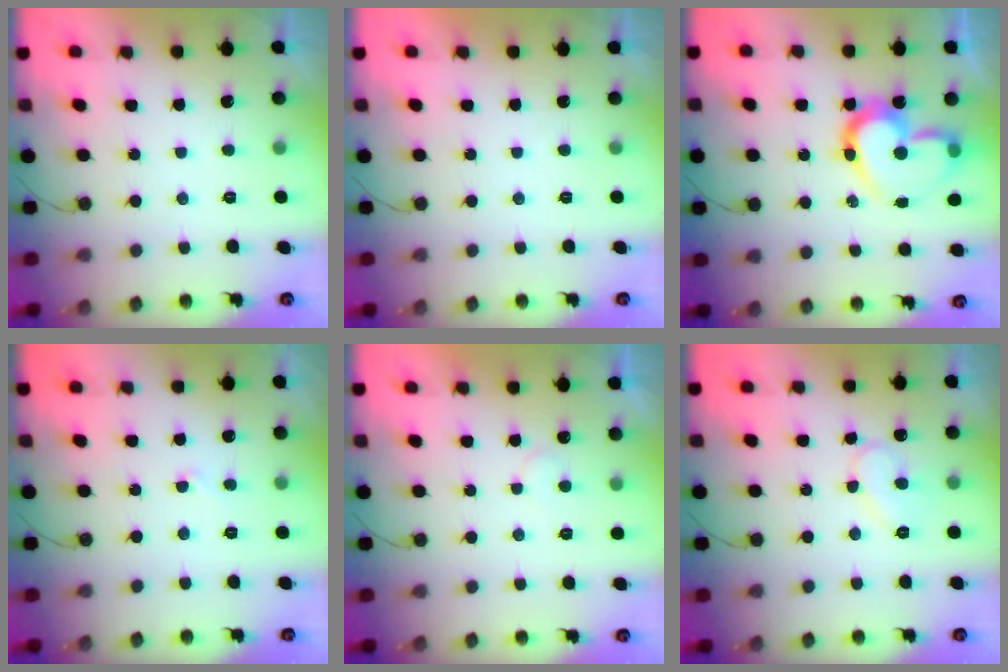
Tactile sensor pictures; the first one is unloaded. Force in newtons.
{"total": 1.8, "press": 1.8, "slide": 0.1}
{"total": 17.7, "press": 17.6, "slide": 1.4}
{"total": 2.8, "press": 2.8, "slide": 0.2}
{"total": 4.4, "press": 4.4, "slide": 0.3}
{"total": 8.7, "press": 8.6, "slide": 0.8}